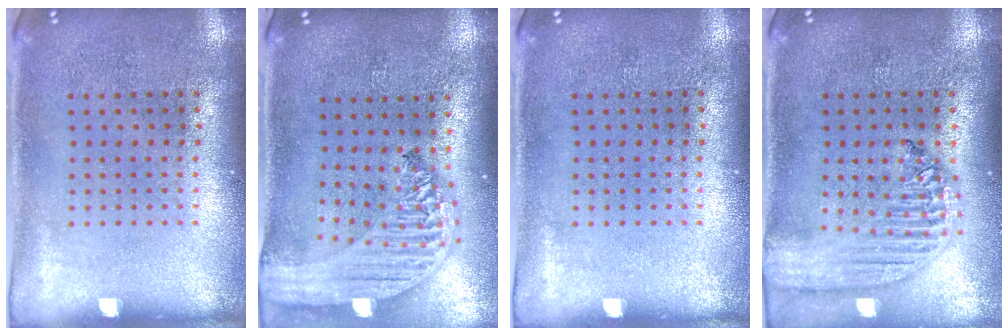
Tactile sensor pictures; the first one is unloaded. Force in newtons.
{"total": 2.5, "press": 2.2, "slide": 1.4}
{"total": 0.0}
{"total": 2.2, "press": 1.9, "slide": 1.1}